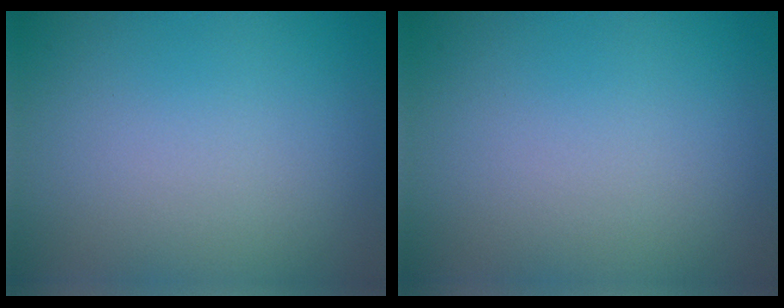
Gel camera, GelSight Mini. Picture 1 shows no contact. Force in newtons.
{"total": 0.0}